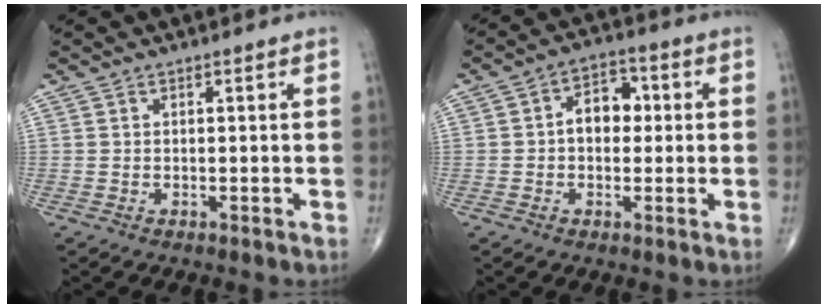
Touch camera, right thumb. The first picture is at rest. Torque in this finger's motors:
{"motor_torque": [1.00, 1.32, 0.81, 0.16, 0.05]}